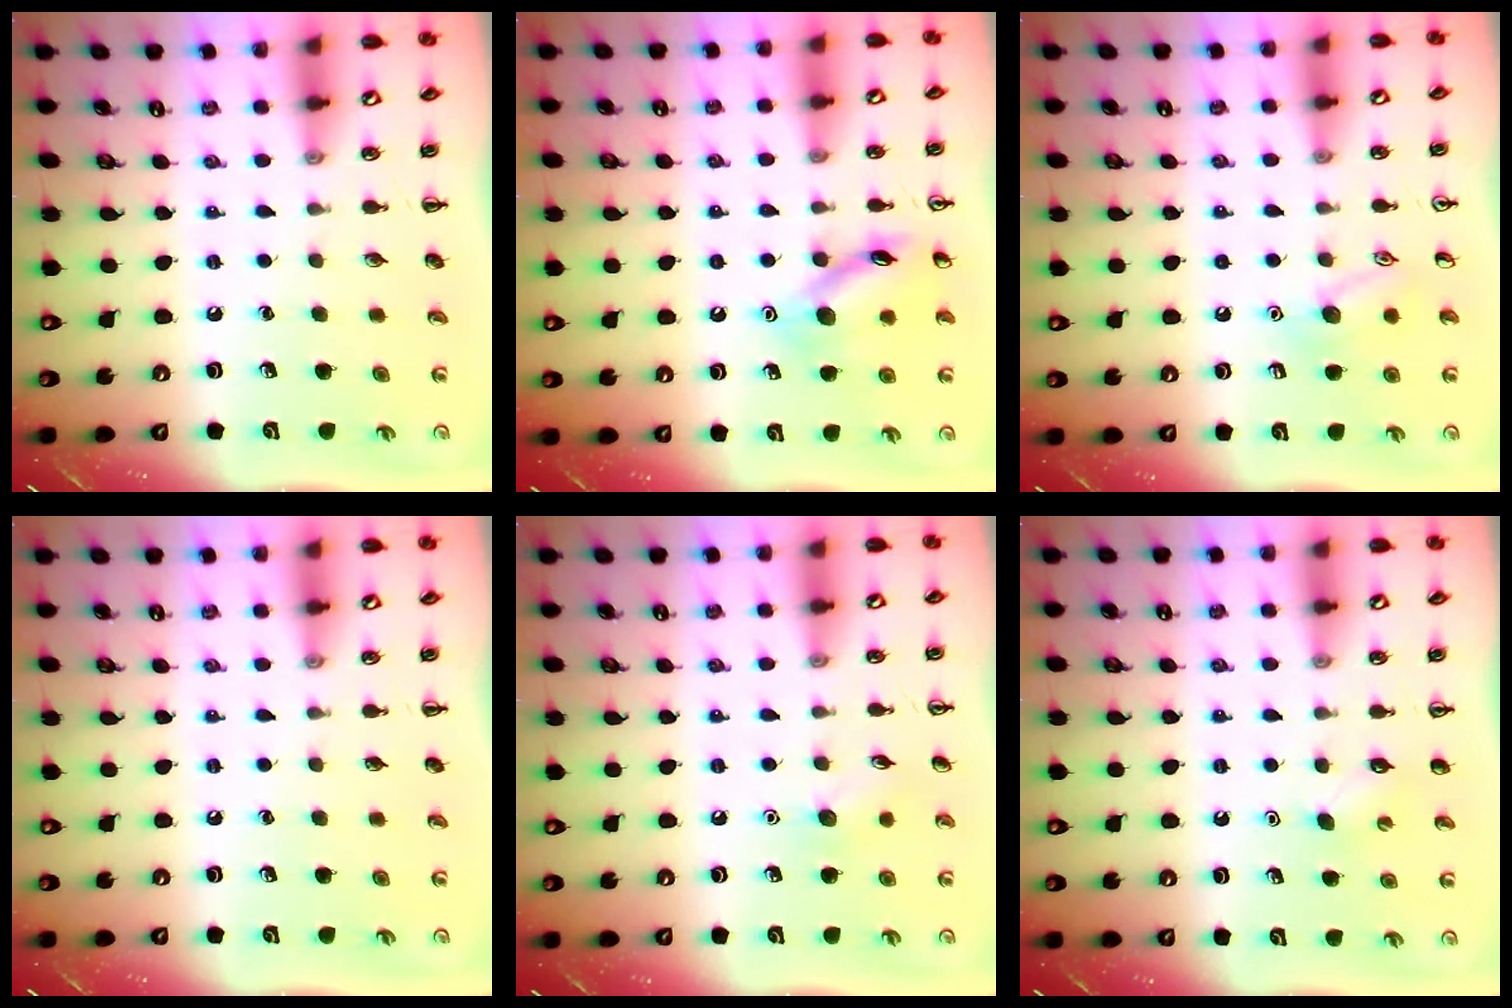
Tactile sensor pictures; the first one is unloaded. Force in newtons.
{"total": 11.9, "press": 11.8, "slide": 0.9}
{"total": 9.0, "press": 8.9, "slide": 1.2}
{"total": 0.0}
{"total": 6.8, "press": 6.7, "slide": 1.4}
{"total": 2.8, "press": 2.7, "slide": 0.8}